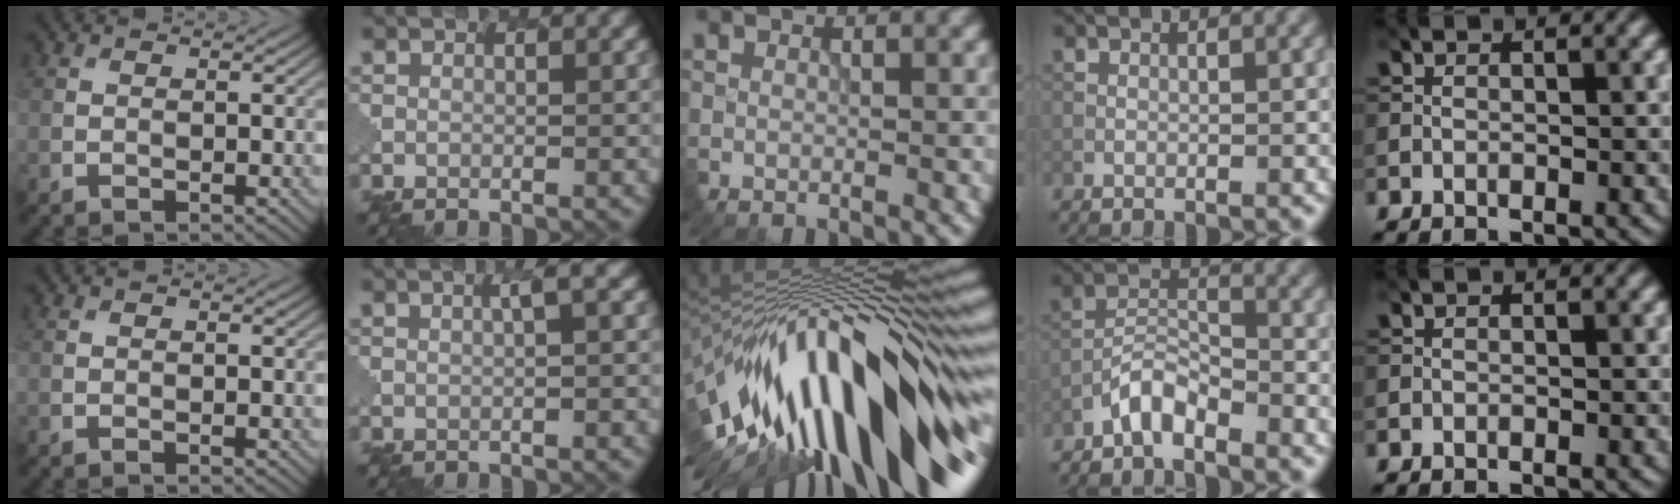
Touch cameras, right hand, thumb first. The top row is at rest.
{"index": {"total": 2.3, "force": [0.5, 0.6, 2.1], "torque": [-0.019, 0.008, 0.006]}, "middle": {"total": 18.2, "force": [-5.2, 7.3, 15.9], "torque": [-0.238, 0.007, -0.103]}, "ring": {"total": 2.9, "force": [-2.4, 0.9, 1.4], "torque": [-0.025, 0.014, -0.051]}}